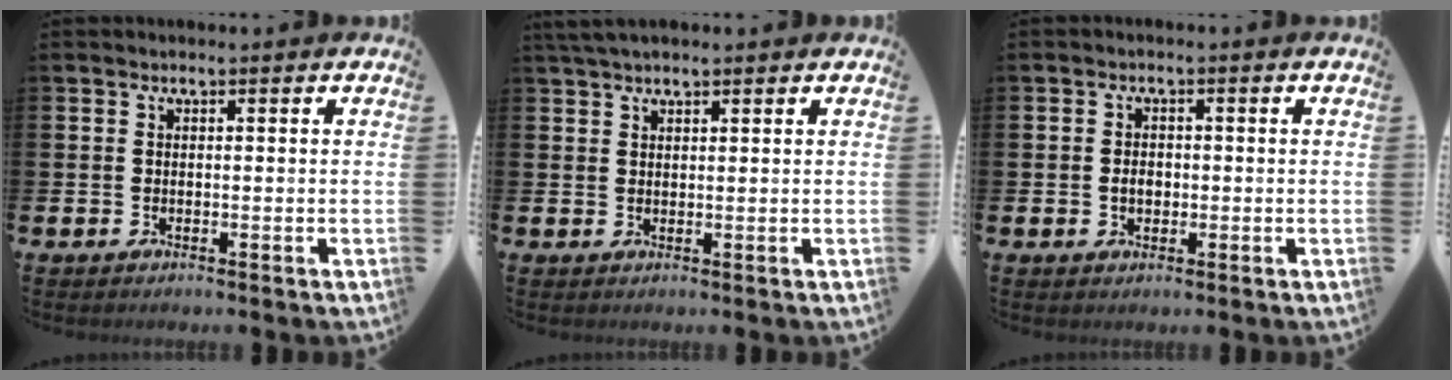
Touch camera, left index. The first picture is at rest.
{"total": 2.5, "force": [2.1, 0.6, 1.2], "torque": [-0.024, 0.002, 0.039]}
{"total": 2.1, "force": [-0.2, 1.5, 1.5], "torque": [-0.019, 0.003, -0.007]}